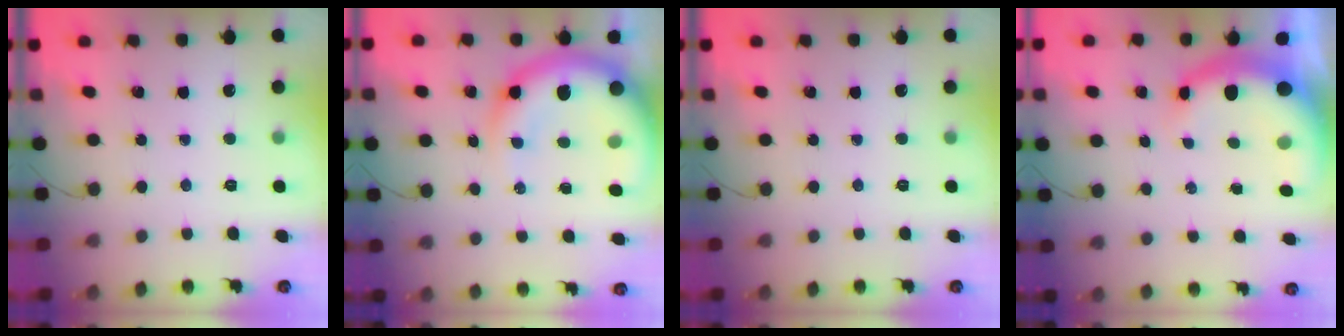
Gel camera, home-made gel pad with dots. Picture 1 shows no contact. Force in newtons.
{"total": 16.0, "press": 15.5, "slide": 4.2}
{"total": 0.0}
{"total": 7.5, "press": 7.4, "slide": 1.5}